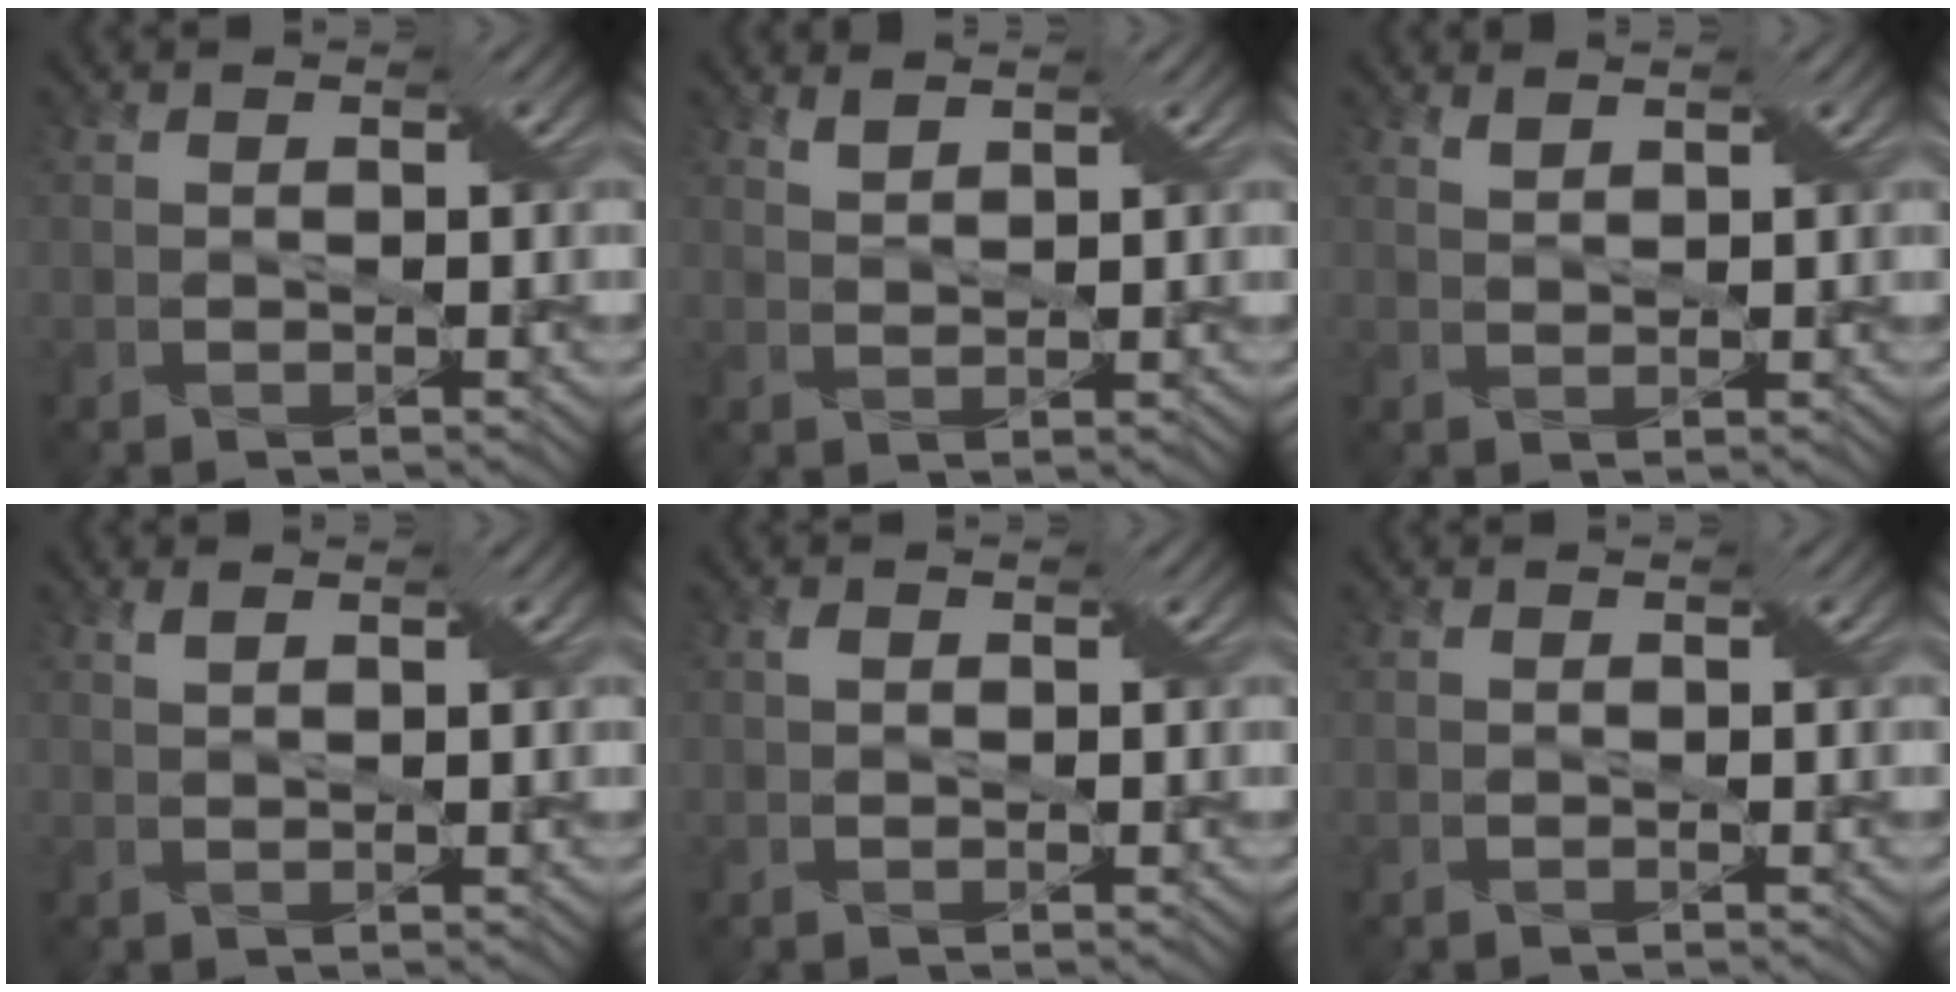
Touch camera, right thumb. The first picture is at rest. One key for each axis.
{"total": 2.0, "fx": 1.8, "fy": -0.4, "fz": 0.6, "tx": -0.017, "ty": 0.005, "tz": 0.037}
{"total": 1.6, "fx": 1.5, "fy": -0.3, "fz": 0.5, "tx": -0.014, "ty": 0.005, "tz": 0.027}
{"total": 1.4, "fx": 1.1, "fy": -0.1, "fz": 0.9, "tx": -0.020, "ty": 0.008, "tz": 0.020}
{"total": 1.0, "fx": 0.4, "fy": 0.6, "fz": 0.7, "tx": -0.012, "ty": 0.003, "tz": 0.006}
{"total": 0.0}